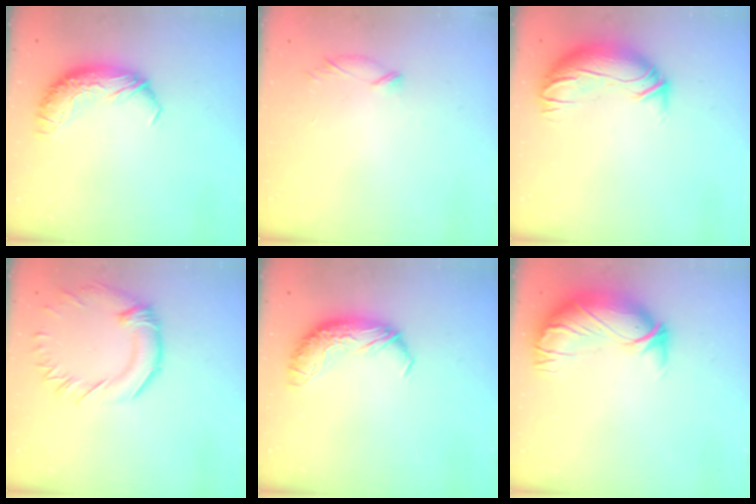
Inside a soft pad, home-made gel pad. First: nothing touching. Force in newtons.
{"total": 6.4, "press": 6.4, "slide": 0.7}
{"total": 3.2, "press": 1.3, "slide": 2.9}
{"total": 1.3, "press": 0.6, "slide": 1.1}
{"total": 0.0}
{"total": 2.9, "press": 0.4, "slide": 2.9}